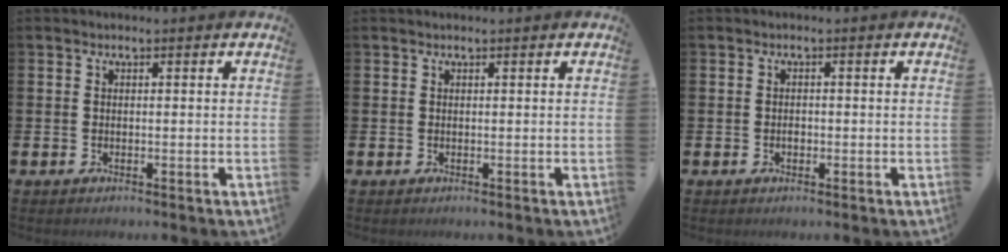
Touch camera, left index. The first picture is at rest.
{"total": 0.0}
{"total": 0.9, "force": [-0.2, 0.7, 0.6], "torque": [-0.005, 0.000, -0.006]}